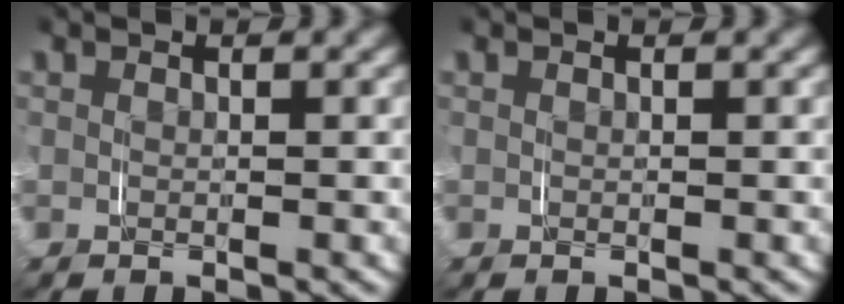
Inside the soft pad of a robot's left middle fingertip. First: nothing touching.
{"total": 0.0}